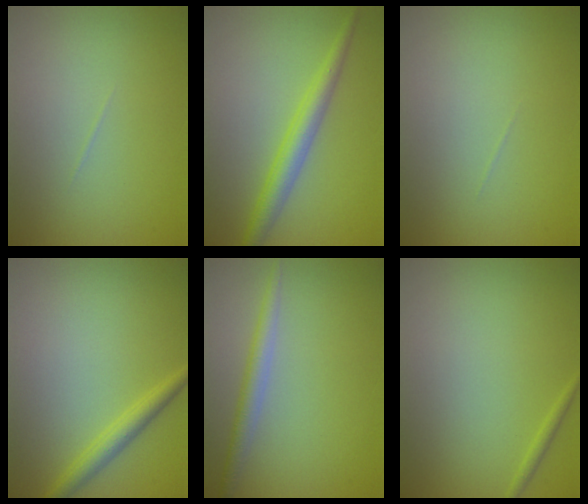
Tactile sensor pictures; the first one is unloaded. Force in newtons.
{"total": 3.0, "press": 3.0, "slide": 0.0}
{"total": 0.0}
{"total": 2.1, "press": 2.1, "slide": 0.1}
{"total": 2.1, "press": 2.1, "slide": 0.0}
{"total": 0.6, "press": 0.6, "slide": 0.1}